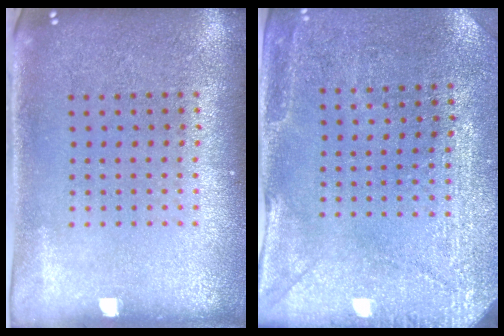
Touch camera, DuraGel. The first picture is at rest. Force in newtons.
{"total": 2.9, "press": 2.7, "slide": 1.0}